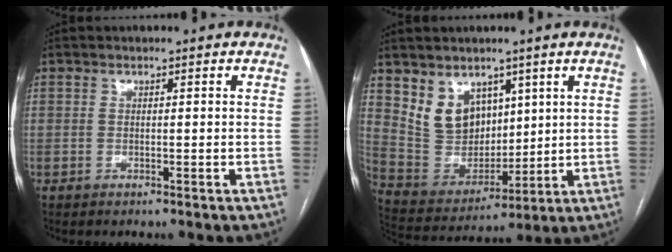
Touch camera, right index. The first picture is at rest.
{"total": 9.6, "force": [5.1, 7.0, 4.1], "torque": [-0.092, 0.017, 0.120]}